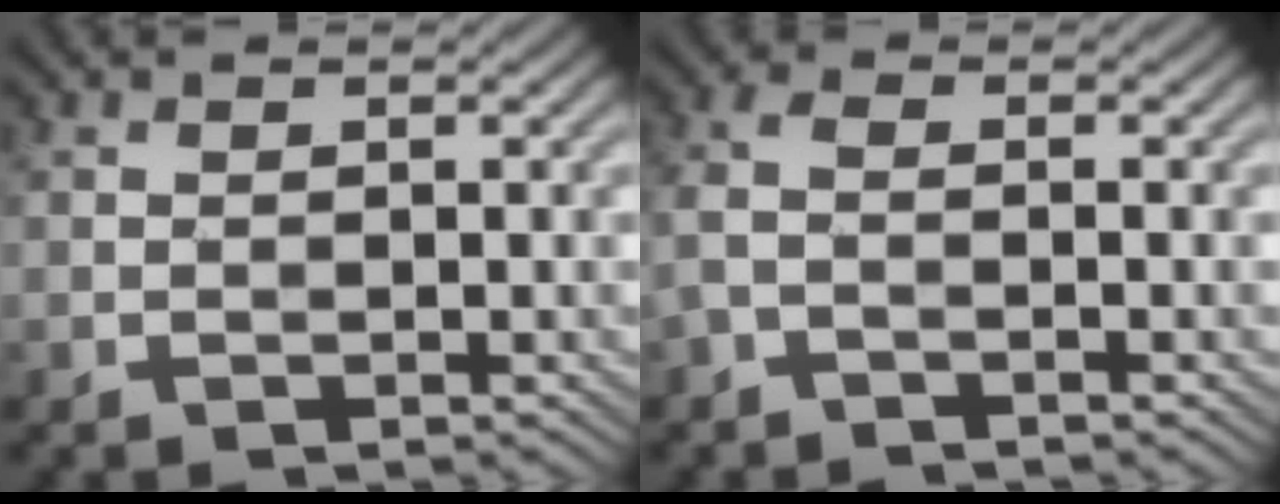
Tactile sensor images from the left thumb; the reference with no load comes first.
{"total": 2.5, "force": [-1.1, 0.8, 2.1], "torque": [-0.060, 0.001, -0.035]}